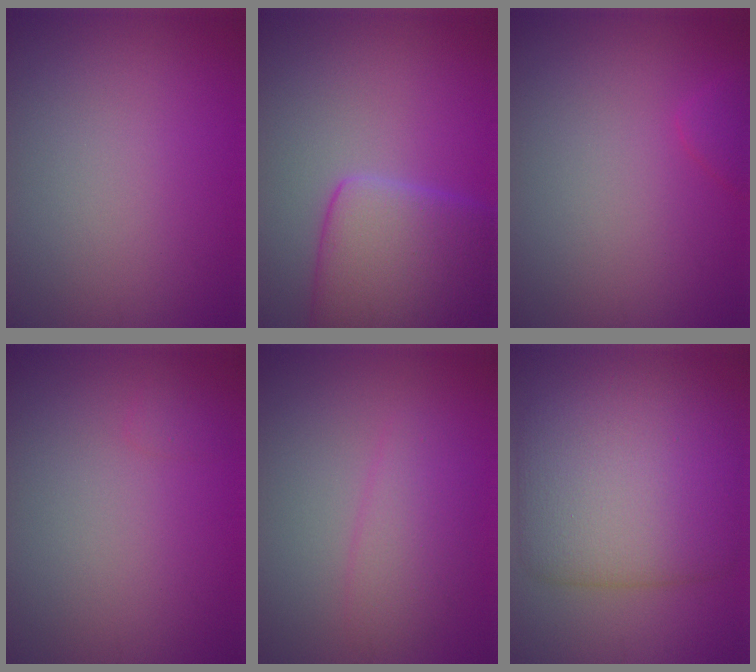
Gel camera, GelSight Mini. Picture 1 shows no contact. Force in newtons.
{"total": 8.7, "press": 8.6, "slide": 0.8}
{"total": 1.3, "press": 1.3, "slide": 0.1}
{"total": 0.6, "press": 0.6, "slide": 0.1}
{"total": 2.6, "press": 2.6, "slide": 0.1}
{"total": 9.8, "press": 9.8, "slide": 0.3}